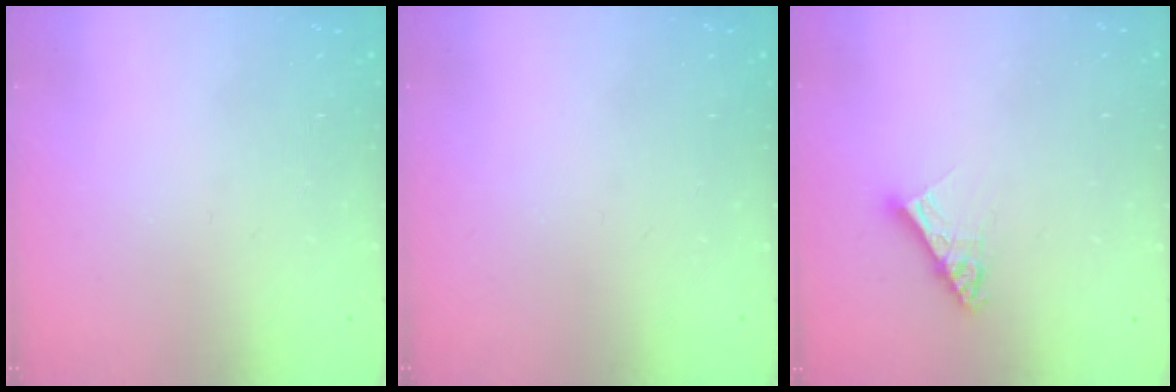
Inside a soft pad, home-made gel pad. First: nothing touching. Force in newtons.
{"total": 0.0}
{"total": 9.0, "press": 8.9, "slide": 0.8}